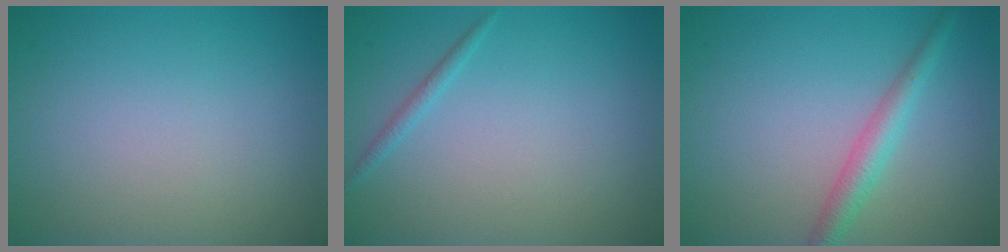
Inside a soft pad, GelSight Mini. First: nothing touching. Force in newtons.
{"total": 0.9, "press": 0.9, "slide": 0.1}
{"total": 2.6, "press": 2.6, "slide": 0.0}